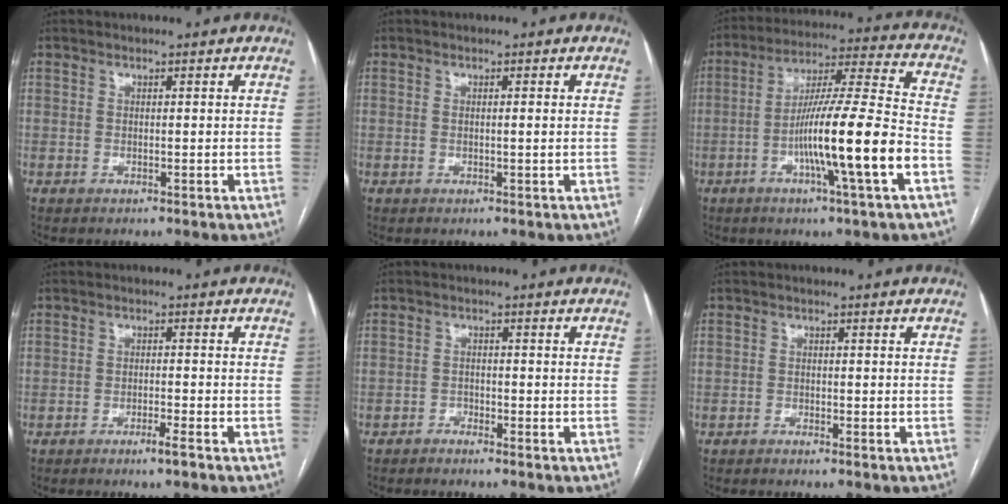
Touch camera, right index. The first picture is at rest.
{"total": 1.1, "force": [0.0, -0.1, 1.1], "torque": [-0.020, 0.000, 0.000]}
{"total": 16.4, "force": [-5.3, -0.8, 15.5], "torque": [-0.268, -0.002, -0.094]}
{"total": 2.3, "force": [-1.7, -0.3, 1.5], "torque": [-0.029, -0.002, -0.030]}
{"total": 1.3, "force": [-1.3, 0.1, 0.2], "torque": [-0.001, 0.000, -0.024]}
{"total": 0.7, "force": [-0.7, -0.1, 0.1], "torque": [-0.003, 0.000, -0.014]}